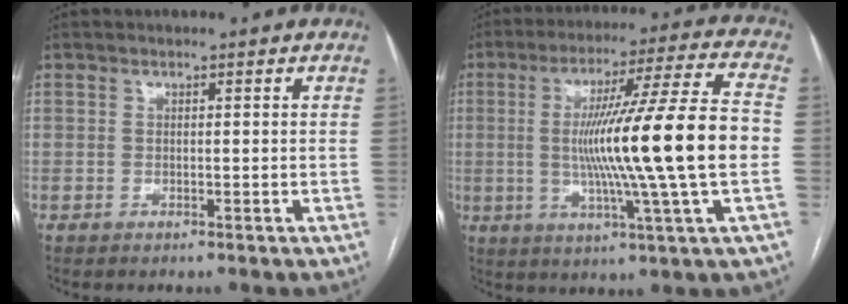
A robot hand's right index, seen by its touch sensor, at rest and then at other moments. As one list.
[{"total": 19.9, "force": [-1.2, -1.5, 19.8], "torque": [-0.328, 0.001, -0.030]}]